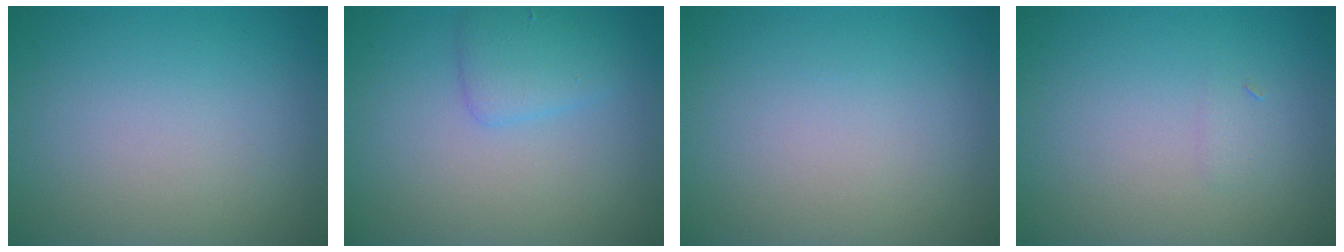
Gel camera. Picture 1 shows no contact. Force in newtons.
{"total": 2.4, "press": 2.4, "slide": 0.0}
{"total": 0.0}
{"total": 0.6, "press": 0.6, "slide": 0.0}